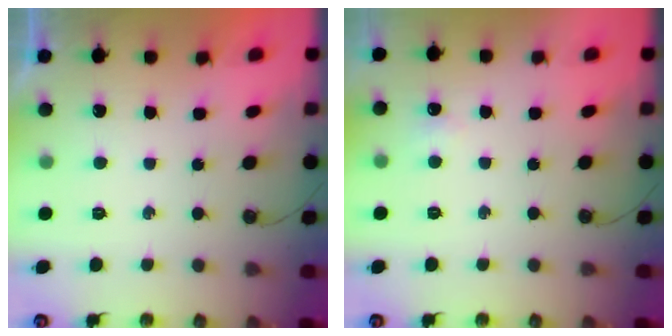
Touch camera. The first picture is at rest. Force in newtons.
{"total": 2.8, "press": 2.7, "slide": 0.6}